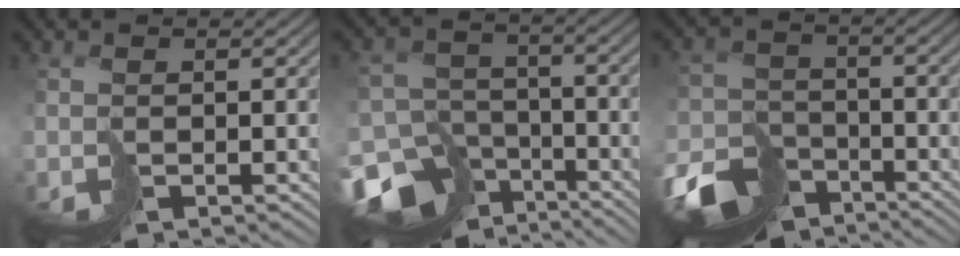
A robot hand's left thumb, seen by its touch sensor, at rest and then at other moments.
{"total": 13.4, "force": [-9.1, 8.3, 5.1], "torque": [-0.142, -0.028, -0.139]}
{"total": 10.5, "force": [-8.0, 5.1, 4.5], "torque": [-0.102, -0.015, -0.153]}